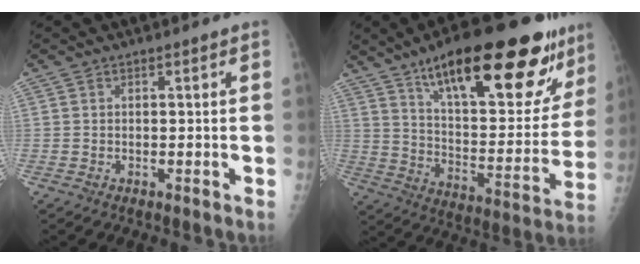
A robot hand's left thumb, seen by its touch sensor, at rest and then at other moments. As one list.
[{"total": 30.1, "force": [18.5, 9.8, 21.6], "torque": [-0.281, -0.049, 0.284]}]